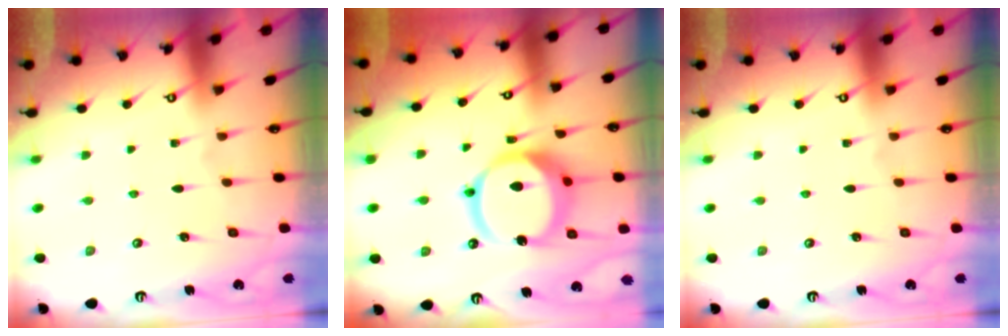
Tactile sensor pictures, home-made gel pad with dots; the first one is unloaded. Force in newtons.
{"total": 15.9, "press": 15.7, "slide": 2.2}
{"total": 0.0}